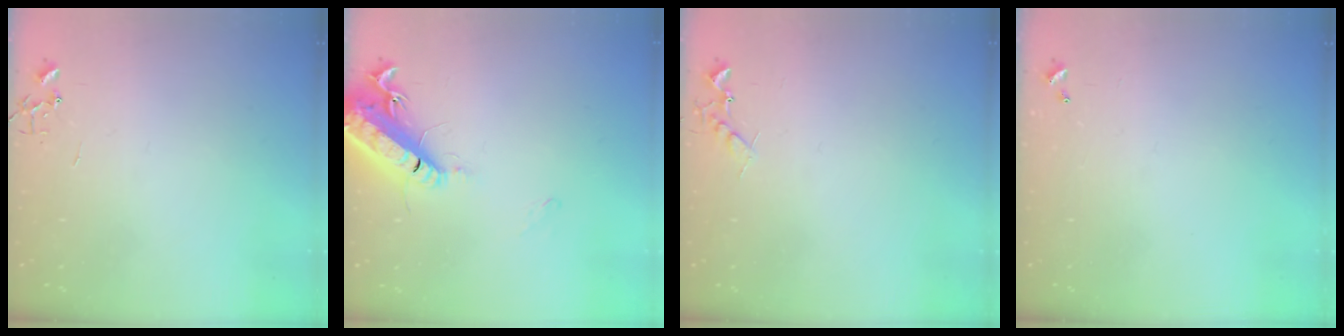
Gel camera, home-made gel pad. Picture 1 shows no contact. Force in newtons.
{"total": 17.2, "press": 16.5, "slide": 4.6}
{"total": 6.6, "press": 6.5, "slide": 0.7}
{"total": 0.0}